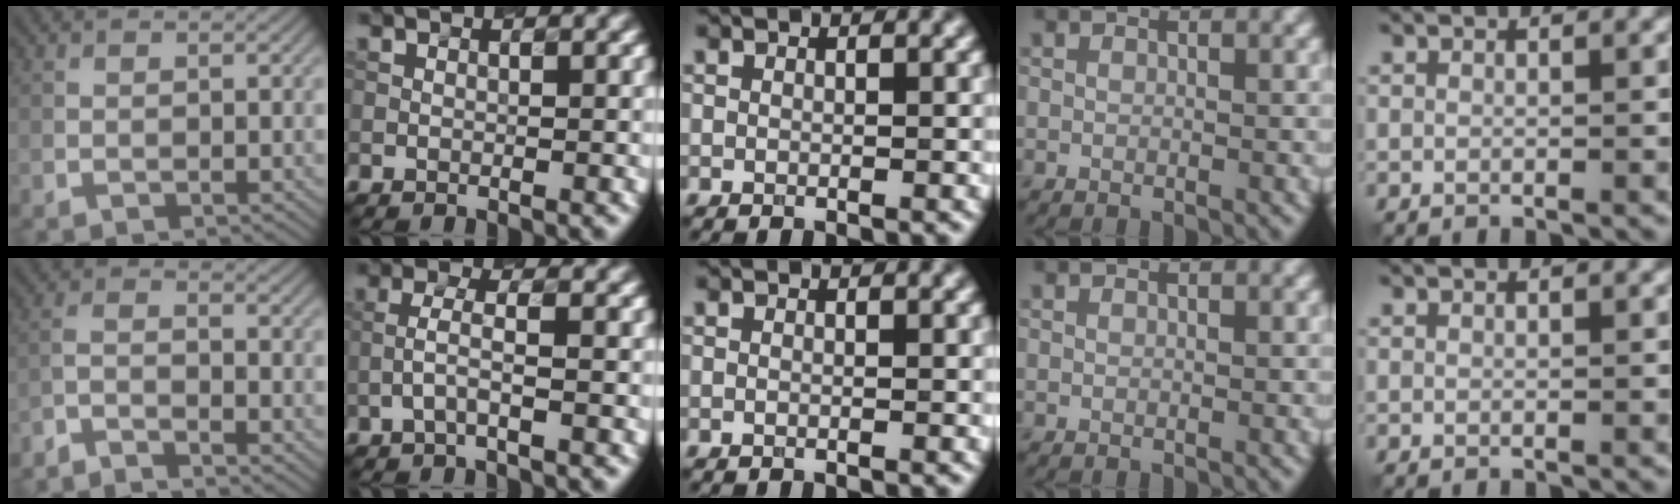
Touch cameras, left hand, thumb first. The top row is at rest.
{"thumb": {"total": 3.2, "force": [-2.8, 0.3, 1.4], "torque": [-0.026, -0.001, -0.067]}, "index": {"total": 1.6, "force": [-0.8, 0.1, 1.4], "torque": [-0.034, 0.014, -0.016]}}